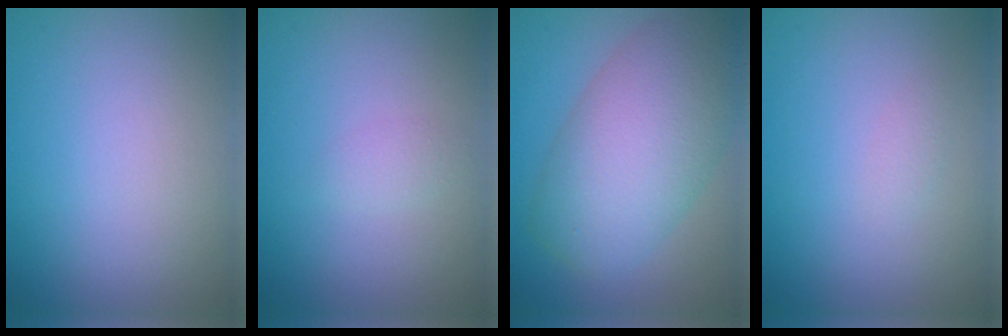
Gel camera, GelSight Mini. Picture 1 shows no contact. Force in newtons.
{"total": 1.0, "press": 1.0, "slide": 0.1}
{"total": 9.3, "press": 9.2, "slide": 0.4}
{"total": 0.6, "press": 0.6, "slide": 0.0}